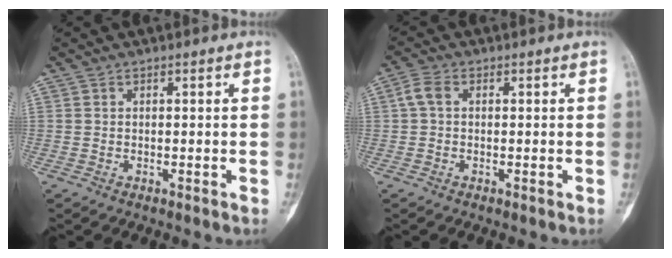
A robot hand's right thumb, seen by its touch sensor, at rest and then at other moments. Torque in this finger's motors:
{"motor_torque": [0.22, 0.37, 0.57, -0.07, 0.03]}